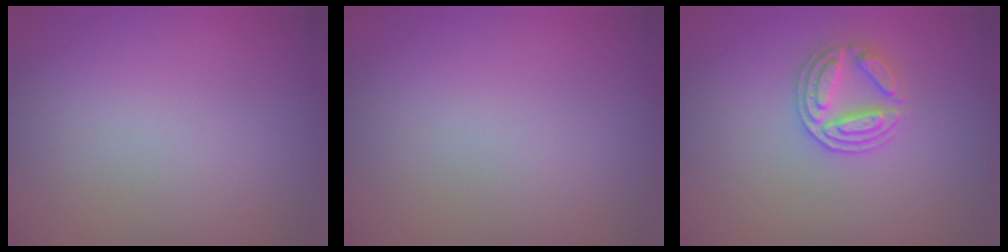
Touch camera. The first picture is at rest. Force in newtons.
{"total": 0.0}
{"total": 2.8, "press": 2.7, "slide": 0.4}